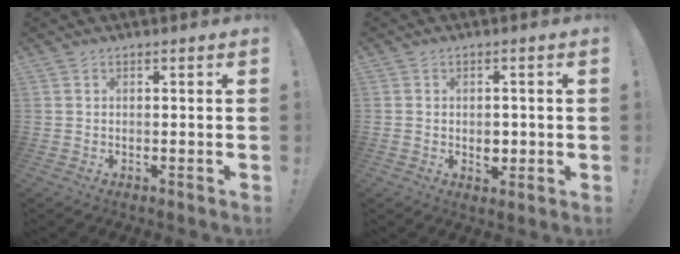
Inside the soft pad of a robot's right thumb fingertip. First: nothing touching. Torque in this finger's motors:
{"motor_torque": [-0.10, 0.24, -0.11, 0.10, 0.00]}